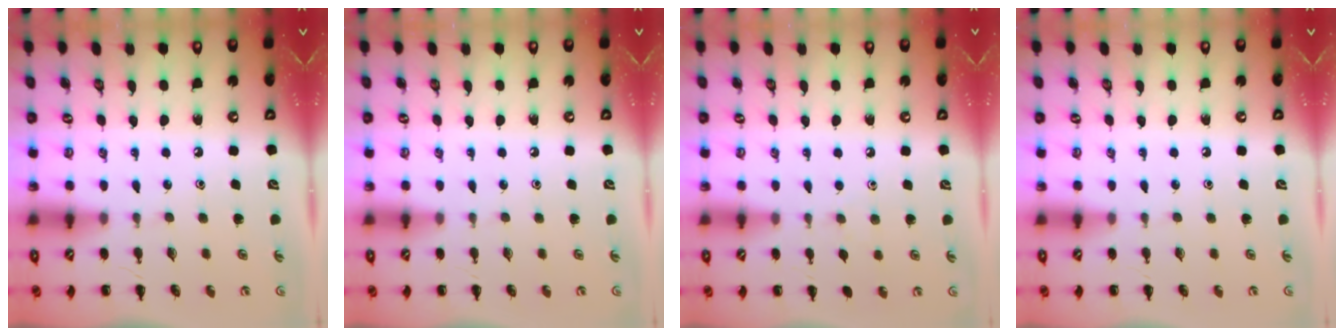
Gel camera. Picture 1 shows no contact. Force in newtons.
{"total": 0.0}
{"total": 2.9, "press": 2.7, "slide": 1.2}
{"total": 0.0}